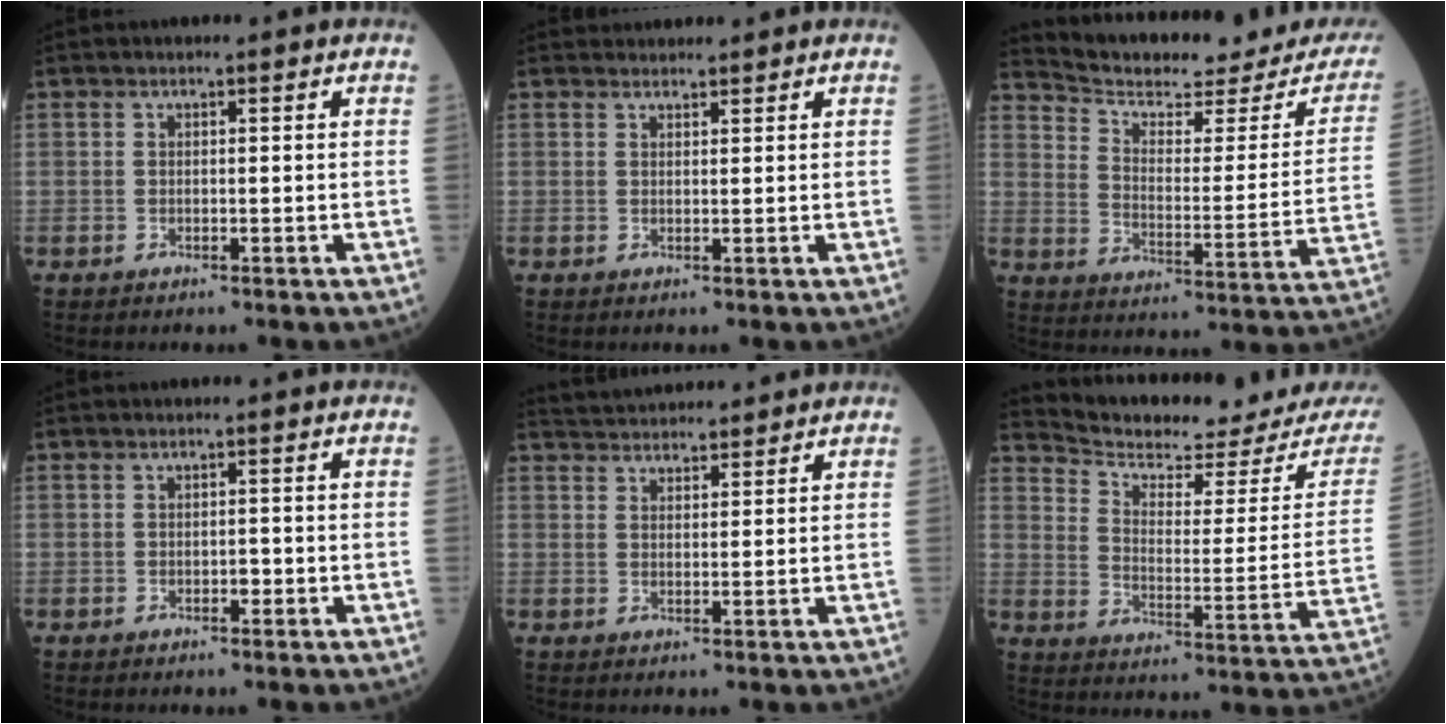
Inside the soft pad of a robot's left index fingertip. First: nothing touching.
{"total": 2.3, "force": [2.3, 0.4, -0.1], "torque": [0.000, 0.017, 0.038]}
{"total": 20.7, "force": [19.4, 3.9, 6.1], "torque": [-0.089, -0.061, 0.251]}
{"total": 0.6, "force": [-0.4, 0.3, 0.4], "torque": [0.000, 0.000, -0.012]}
{"total": 8.1, "force": [7.9, 1.2, 1.6], "torque": [-0.028, 0.028, 0.120]}
{"total": 17.4, "force": [16.8, 1.0, 4.5], "torque": [-0.075, -0.079, 0.226]}